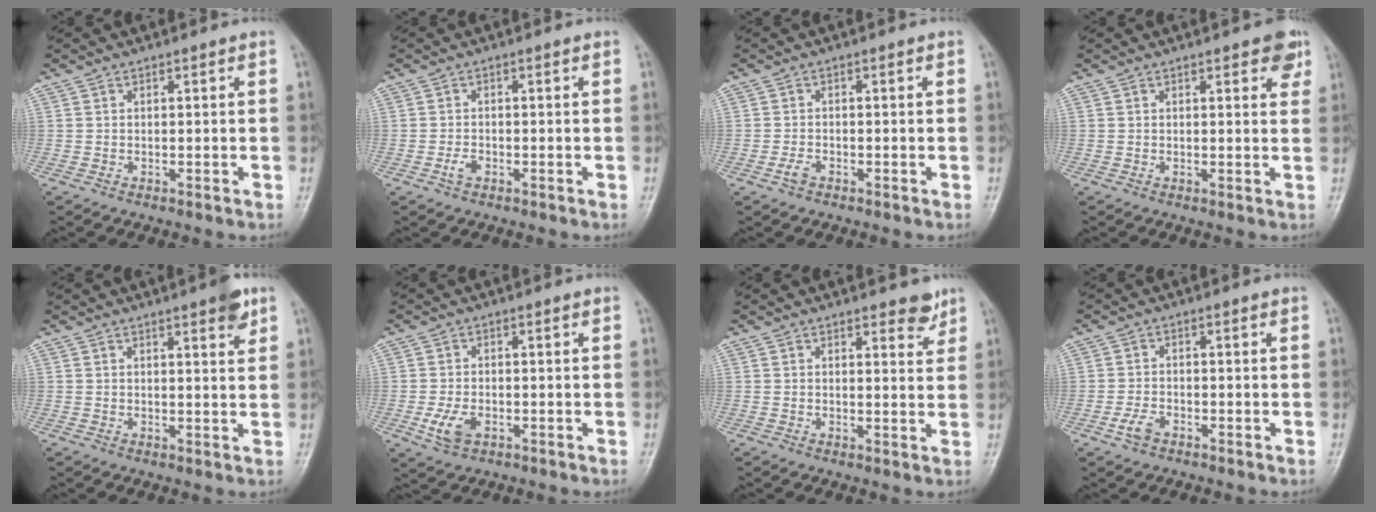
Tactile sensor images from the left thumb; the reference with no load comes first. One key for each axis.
{"total": 1.7, "fx": -0.9, "fy": 1.0, "fz": 1.1, "tx": -0.024, "ty": 0.005, "tz": -0.018}
{"total": 1.7, "fx": -1.0, "fy": 0.9, "fz": 1.0, "tx": -0.025, "ty": 0.003, "tz": -0.021}
{"total": 4.4, "fx": 2.4, "fy": 1.7, "fz": 3.3, "tx": -0.025, "ty": -0.007, "tz": 0.022}
{"total": 4.0, "fx": 2.4, "fy": 0.9, "fz": 3.1, "tx": -0.034, "ty": -0.012, "tz": 0.029}
{"total": 4.5, "fx": -1.5, "fy": 2.7, "fz": 3.2, "tx": -0.068, "ty": 0.000, "tz": -0.026}
{"total": 3.4, "fx": 2.5, "fy": 1.2, "fz": 1.9, "tx": -0.007, "ty": -0.017, "tz": 0.032}
{"total": 2.8, "fx": -1.6, "fy": 1.5, "fz": 1.7, "tx": -0.037, "ty": 0.008, "tz": -0.031}